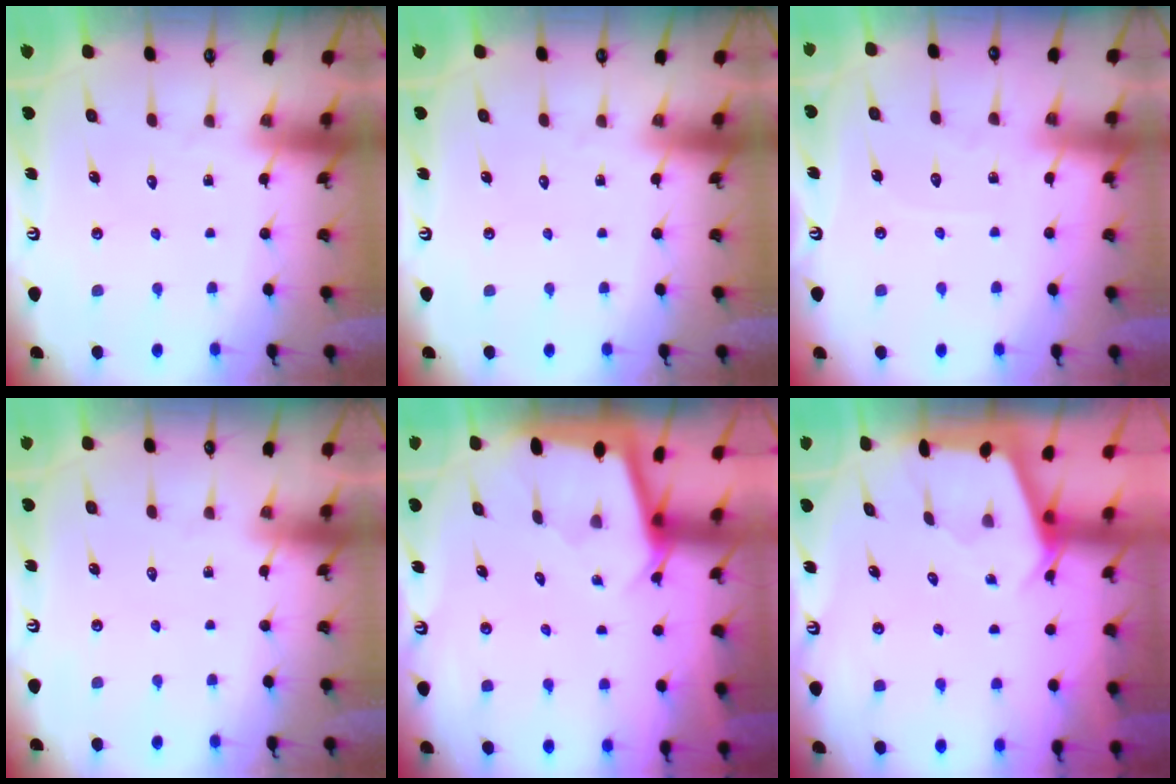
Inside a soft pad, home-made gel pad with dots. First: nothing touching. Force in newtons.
{"total": 0.0}
{"total": 3.4, "press": 3.4, "slide": 0.5}
{"total": 0.0}
{"total": 1.9, "press": 1.9, "slide": 0.2}
{"total": 2.5, "press": 2.5, "slide": 0.3}